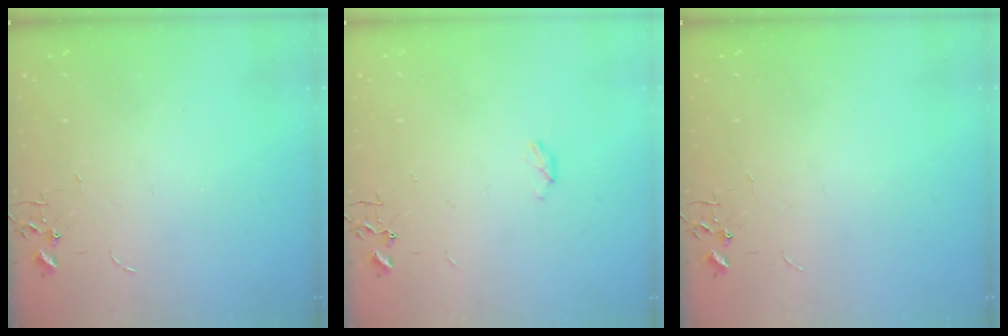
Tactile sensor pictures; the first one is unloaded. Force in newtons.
{"total": 2.9, "press": 2.9, "slide": 0.5}
{"total": 0.0}